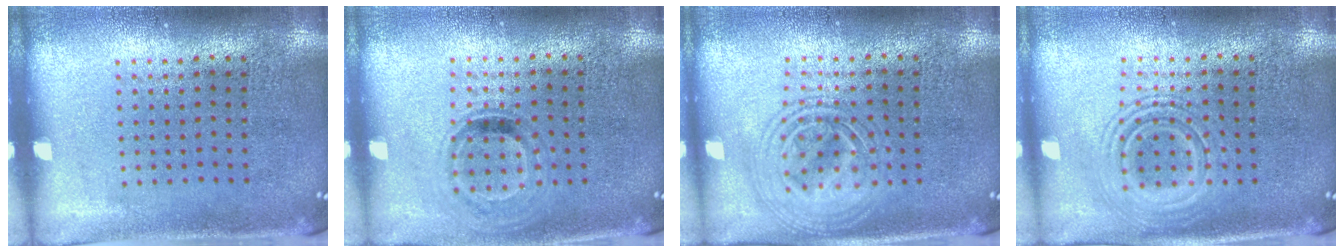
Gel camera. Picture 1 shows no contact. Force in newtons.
{"total": 0.9, "press": 0.8, "slide": 0.5}
{"total": 2.4, "press": 2.4, "slide": 0.2}
{"total": 2.6, "press": 2.6, "slide": 0.5}